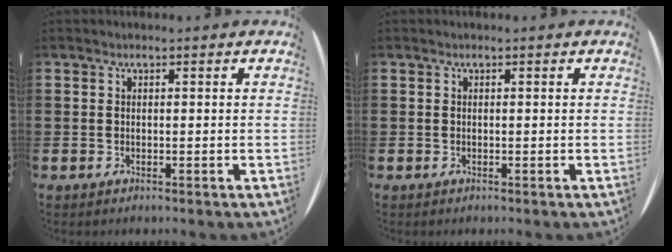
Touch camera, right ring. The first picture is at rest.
{"total": 0.0}